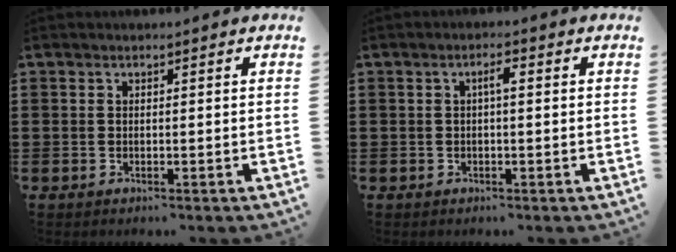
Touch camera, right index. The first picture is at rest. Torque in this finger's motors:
{"motor_torque": [0.49, -0.28, 0.09, 0.05]}